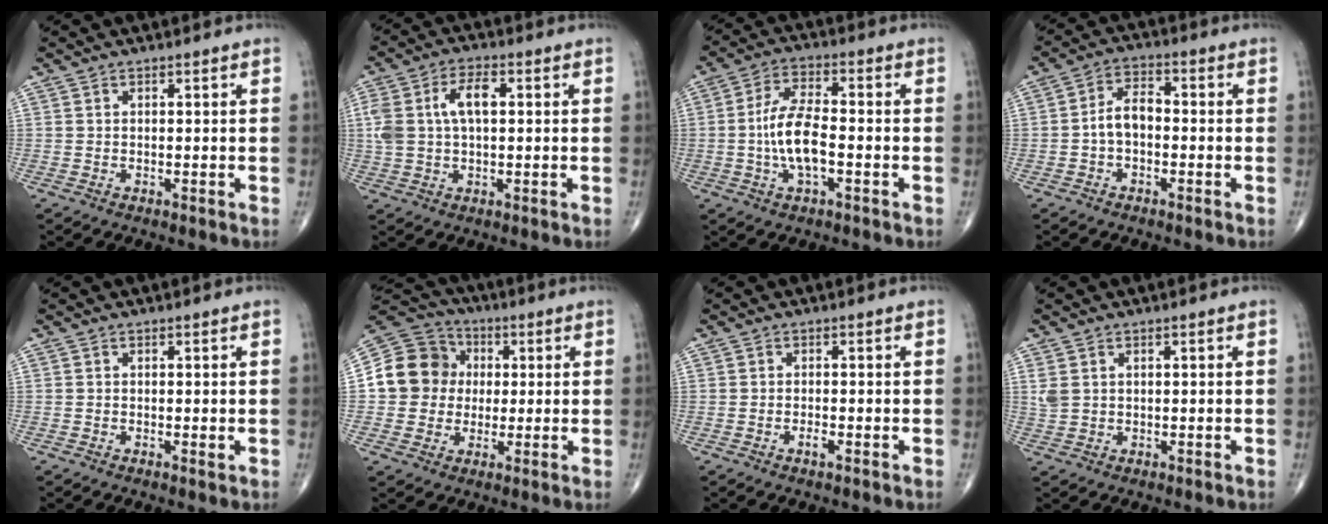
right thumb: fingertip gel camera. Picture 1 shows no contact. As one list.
[{"total": 9.1, "force": [1.5, 4.9, 7.5], "torque": [-0.159, 0.023, 0.031]}, {"total": 9.4, "force": [-1.7, 3.8, 8.4], "torque": [-0.170, 0.019, -0.036]}, {"total": 5.5, "force": [-1.1, 3.4, 4.2], "torque": [-0.070, 0.025, -0.029]}, {"total": 0.6, "force": [-0.1, 0.2, 0.5], "torque": [-0.011, -0.003, -0.004]}, {"total": 13.0, "force": [0.8, 12.0, 5.0], "torque": [-0.071, 0.027, 0.008]}, {"total": 1.3, "force": [-0.6, 0.4, 1.1], "torque": [-0.022, 0.001, -0.012]}, {"total": 2.2, "force": [0.7, 1.6, 1.3], "torque": [-0.032, 0.003, 0.022]}]